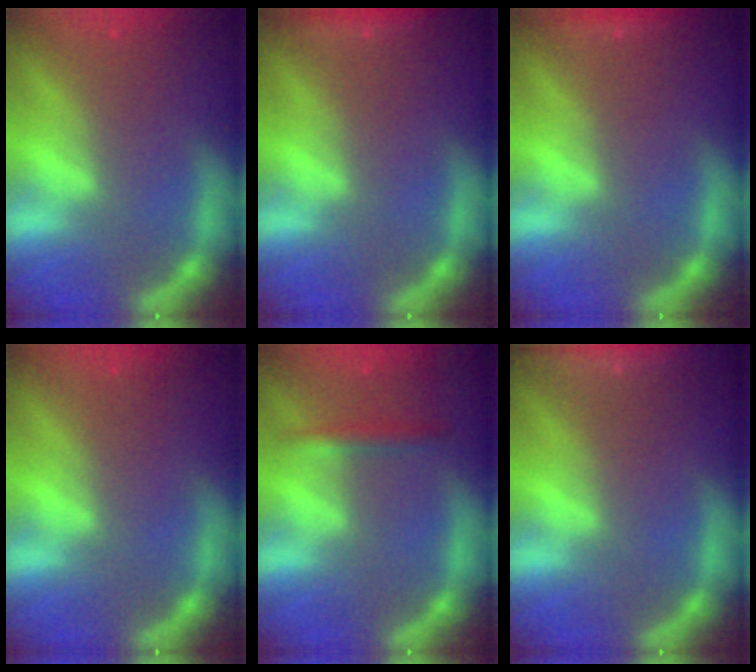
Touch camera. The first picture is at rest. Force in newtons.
{"total": 1.4}
{"total": 0.9}
{"total": 0.0}
{"total": 1.9}
{"total": 7.4}